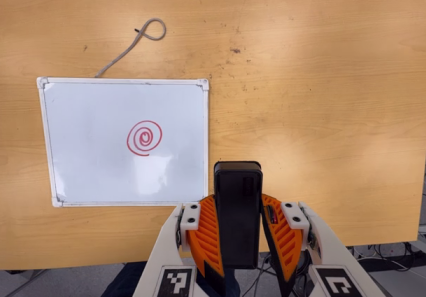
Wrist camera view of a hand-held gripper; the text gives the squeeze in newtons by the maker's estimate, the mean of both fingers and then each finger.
{"total": 8.6, "left": 7.0, "right": 10.1}